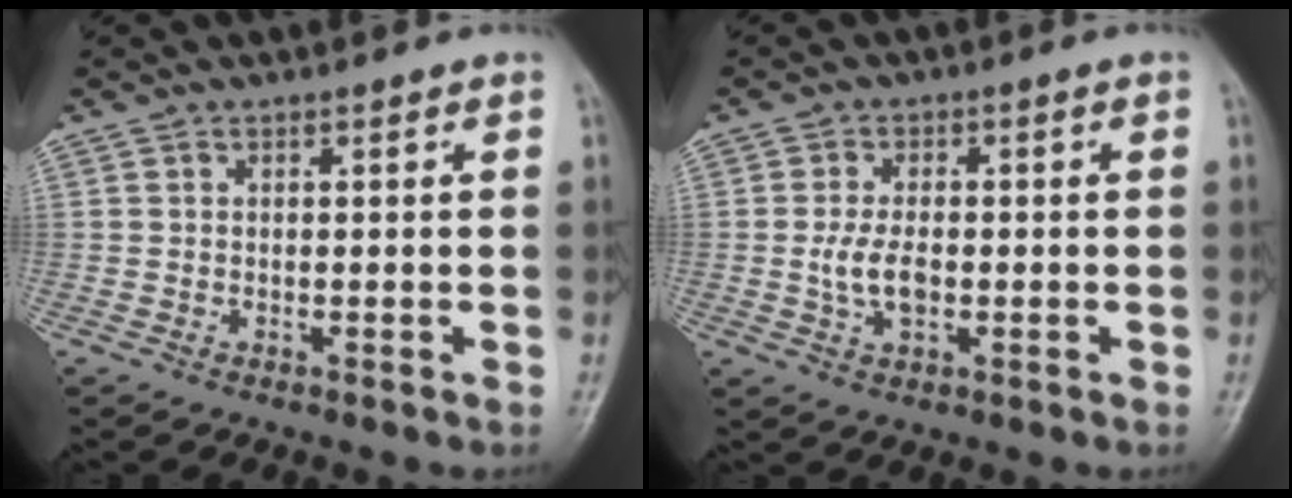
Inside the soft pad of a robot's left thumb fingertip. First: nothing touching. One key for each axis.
{"total": 5.2, "fx": -0.7, "fy": 3.1, "fz": 4.1, "tx": -0.077, "ty": 0.004, "tz": -0.015}